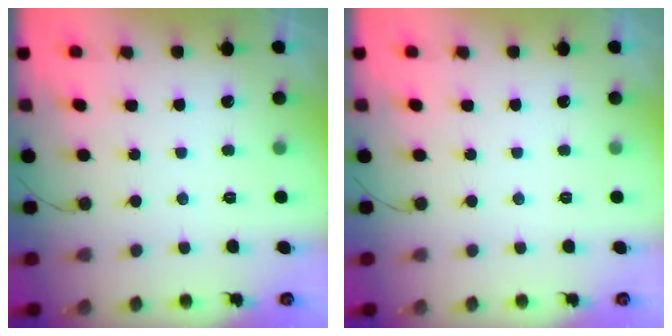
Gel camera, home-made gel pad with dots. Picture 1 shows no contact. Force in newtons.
{"total": 0.0}